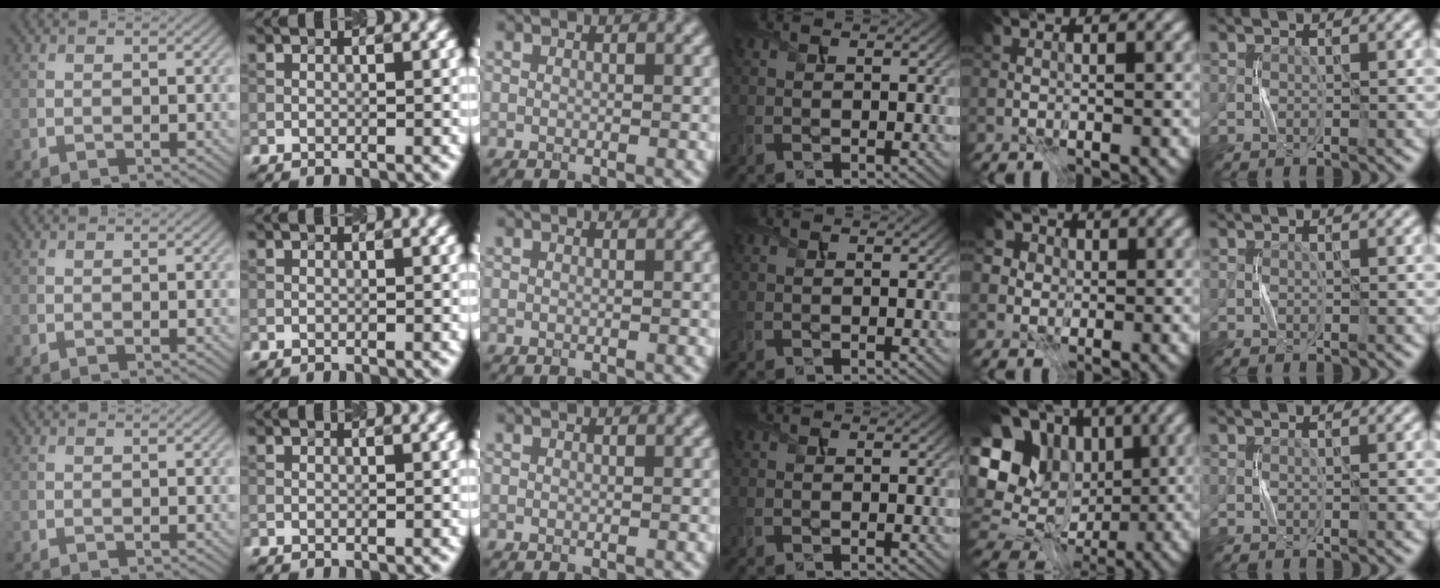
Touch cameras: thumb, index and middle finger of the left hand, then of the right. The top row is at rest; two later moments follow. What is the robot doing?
{"motion": "press", "object": "calculator"}